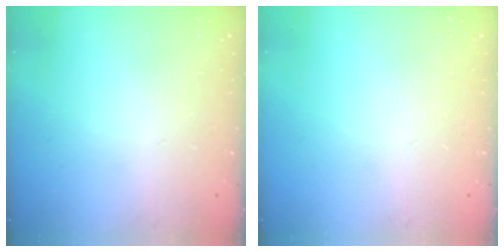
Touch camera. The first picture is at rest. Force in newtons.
{"total": 0.0}